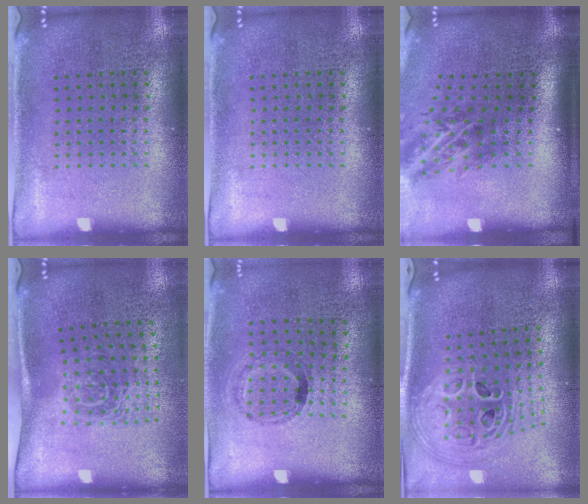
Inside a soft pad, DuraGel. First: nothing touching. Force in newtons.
{"total": 0.0}
{"total": 1.9, "press": 1.3, "slide": 1.5}
{"total": 1.7, "press": 1.2, "slide": 1.2}
{"total": 1.1, "press": 0.7, "slide": 0.9}
{"total": 2.8, "press": 2.0, "slide": 1.9}